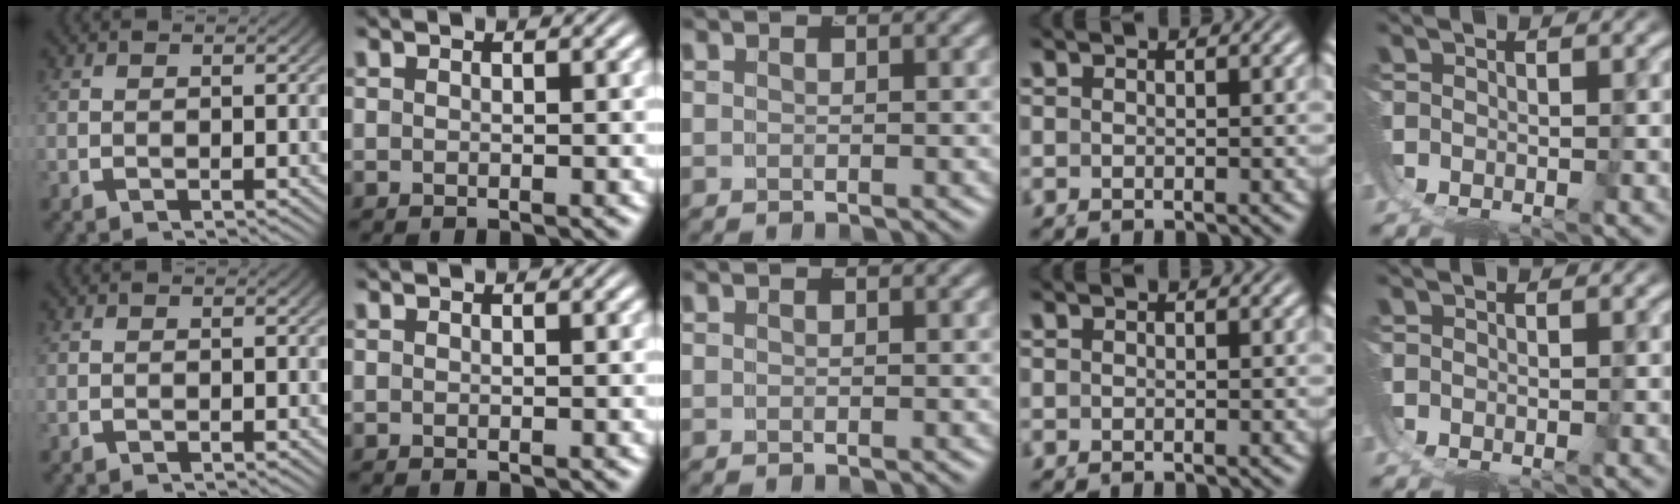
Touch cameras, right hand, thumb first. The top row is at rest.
{}